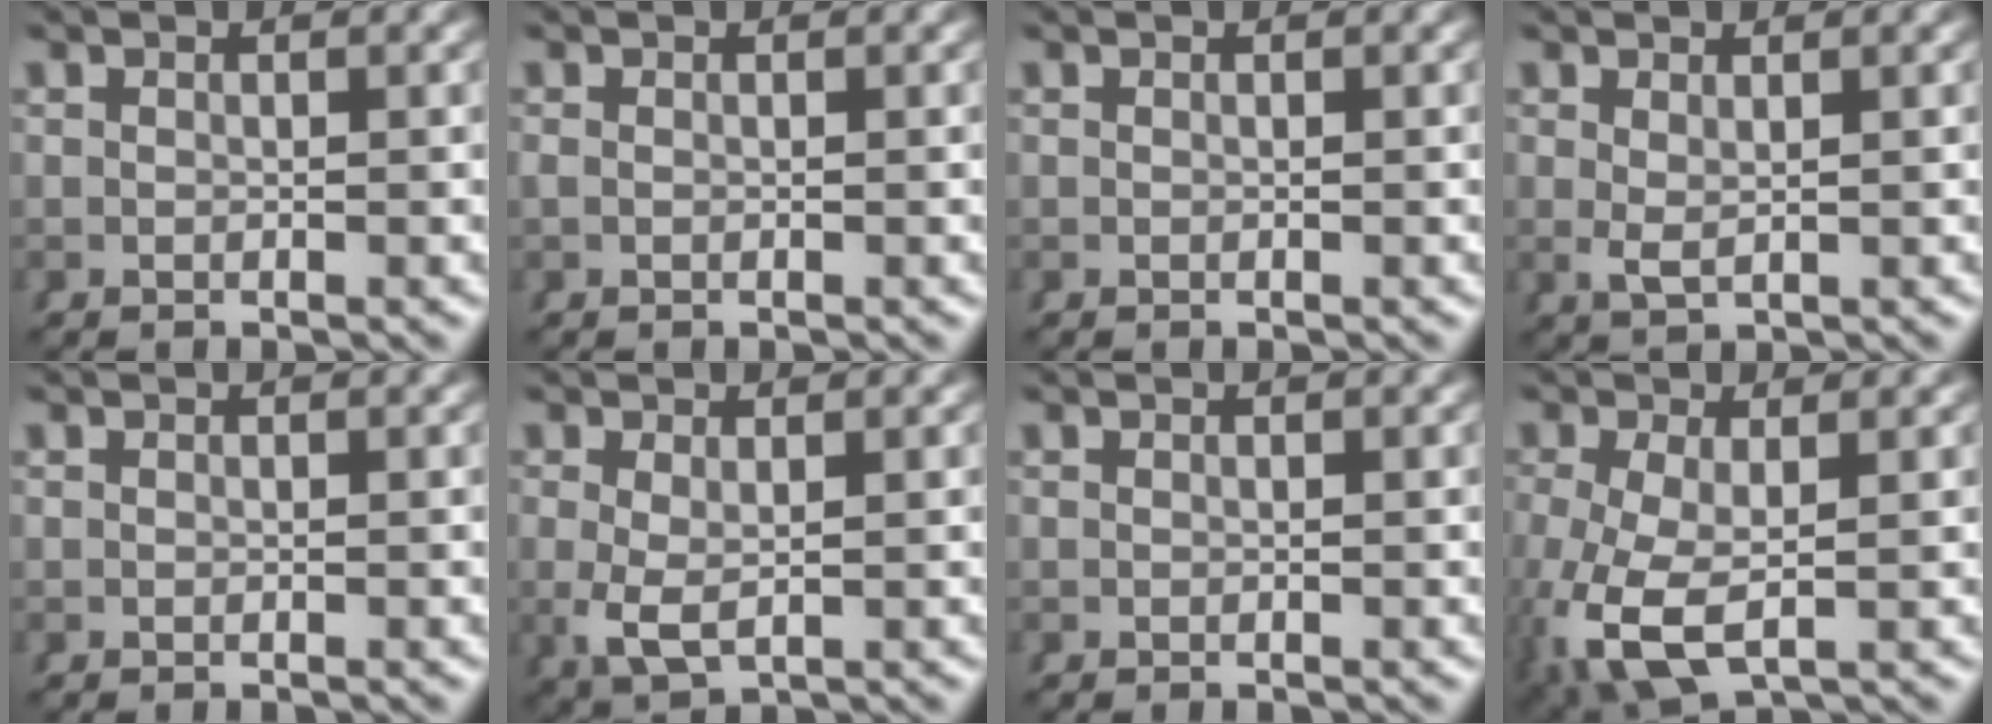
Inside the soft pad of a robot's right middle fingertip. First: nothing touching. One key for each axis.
{"total": 0.6, "fx": -0.2, "fy": 0.5, "fz": 0.3, "tx": -0.012, "ty": -0.003, "tz": -0.001}
{"total": 0.0}
{"total": 1.2, "fx": 0.5, "fy": 0.0, "fz": 1.0, "tx": -0.024, "ty": -0.011, "tz": 0.022}
{"total": 0.0}
{"total": 2.9, "fx": -0.4, "fy": 1.6, "fz": 2.4, "tx": -0.062, "ty": -0.028, "tz": 0.012}
{"total": 0.0}
{"total": 7.6, "fx": -2.2, "fy": 4.7, "fz": 5.6, "tx": -0.154, "ty": -0.055, "tz": -0.006}